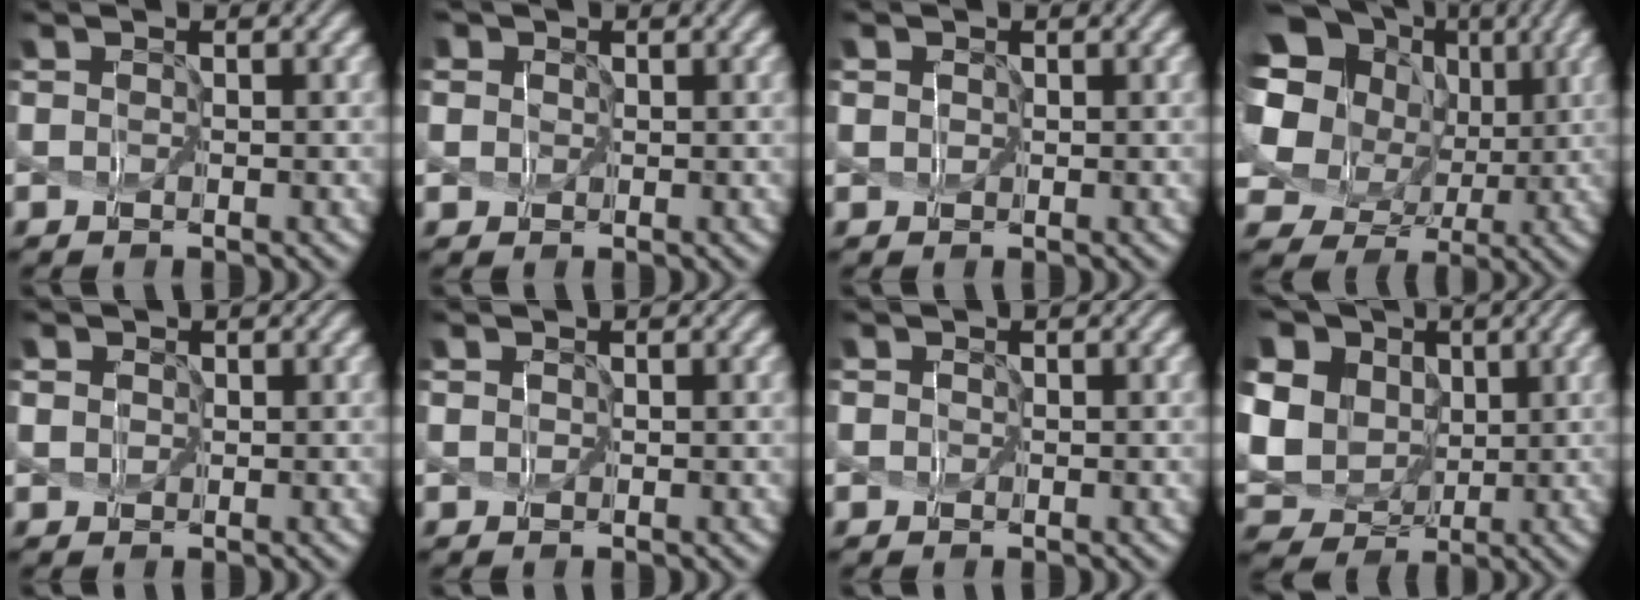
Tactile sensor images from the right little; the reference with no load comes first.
{"total": 6.8, "force": [2.3, 5.7, 2.8], "torque": [-0.075, 0.033, 0.007]}
{"total": 3.0, "force": [1.2, 2.4, 1.4], "torque": [-0.025, 0.028, -0.003]}
{"total": 14.0, "force": [3.8, 10.7, 8.1], "torque": [-0.204, 0.011, 0.068]}
{"total": 4.1, "force": [1.7, 3.3, 1.8], "torque": [-0.037, 0.029, 0.003]}
{"total": 1.9, "force": [0.8, 1.5, 0.9], "torque": [-0.004, 0.020, -0.013]}
{"total": 1.8, "force": [0.5, 1.5, 0.8], "torque": [-0.002, 0.018, -0.019]}
{"total": 15.0, "force": [2.8, 13.2, 6.4], "torque": [-0.227, 0.017, 0.040]}